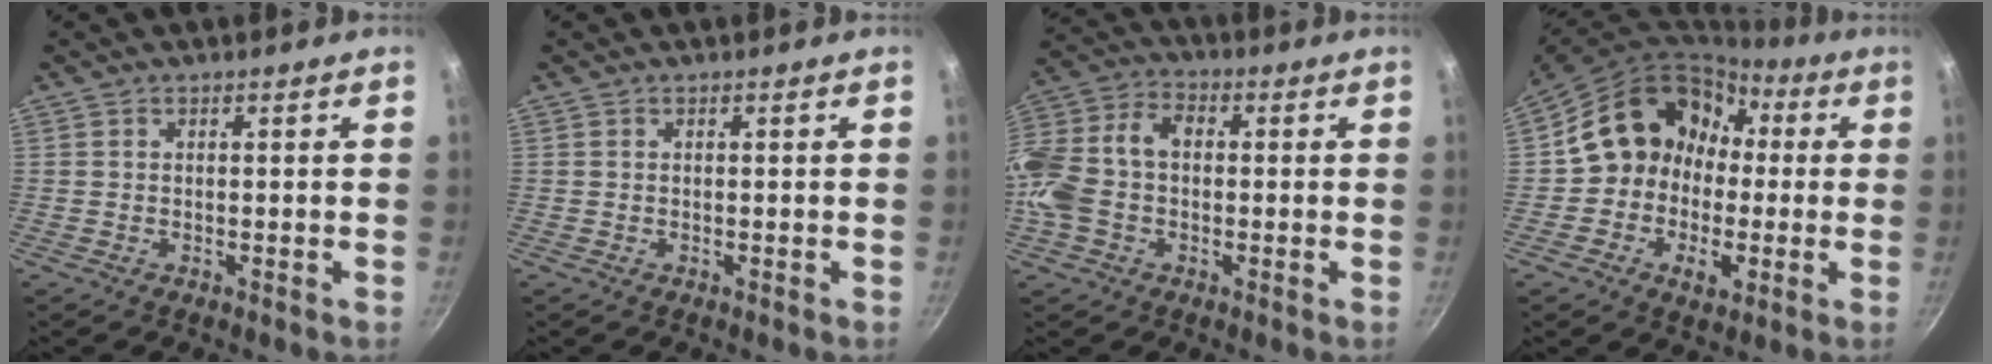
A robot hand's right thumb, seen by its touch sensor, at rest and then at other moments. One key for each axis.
{"total": 0.0}
{"total": 15.4, "fx": -1.0, "fy": 11.1, "fz": 10.7, "tx": -0.214, "ty": 0.042, "tz": -0.035}
{"total": 17.8, "fx": 0.8, "fy": 14.9, "fz": 9.7, "tx": -0.132, "ty": 0.052, "tz": 0.006}